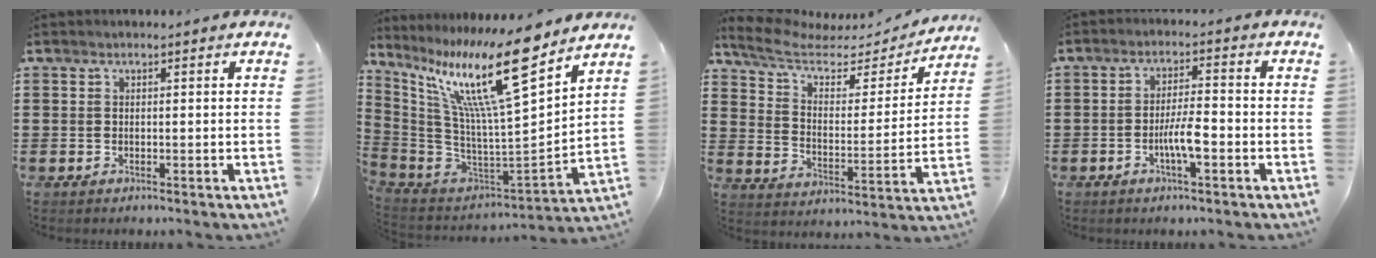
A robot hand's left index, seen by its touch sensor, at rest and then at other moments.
{"total": 17.3, "force": [11.7, 1.5, 12.6], "torque": [-0.276, -0.080, 0.185]}
{"total": 6.5, "force": [5.1, 2.7, 3.0], "torque": [-0.085, -0.025, 0.086]}
{"total": 5.2, "force": [-1.8, 1.1, 4.7], "torque": [-0.094, 0.002, -0.037]}